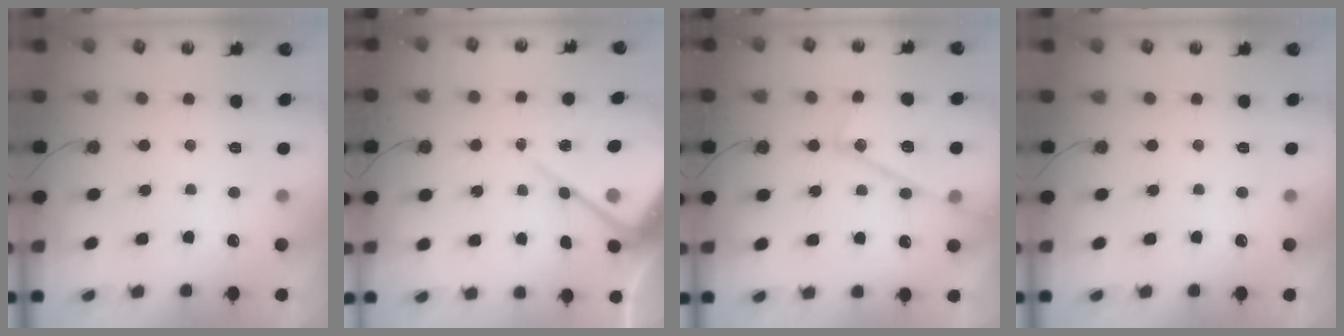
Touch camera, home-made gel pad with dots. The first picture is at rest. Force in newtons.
{"total": 9.4, "press": 9.4, "slide": 0.8}
{"total": 18.3, "press": 18.3, "slide": 1.6}
{"total": 0.0}